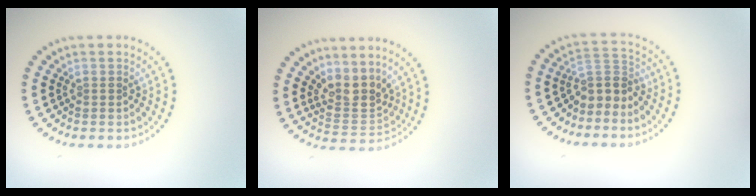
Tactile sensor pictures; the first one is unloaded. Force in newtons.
{"total": 3.3, "press": 2.5, "slide": 2.1}
{"total": 3.0, "press": 2.1, "slide": 2.0}